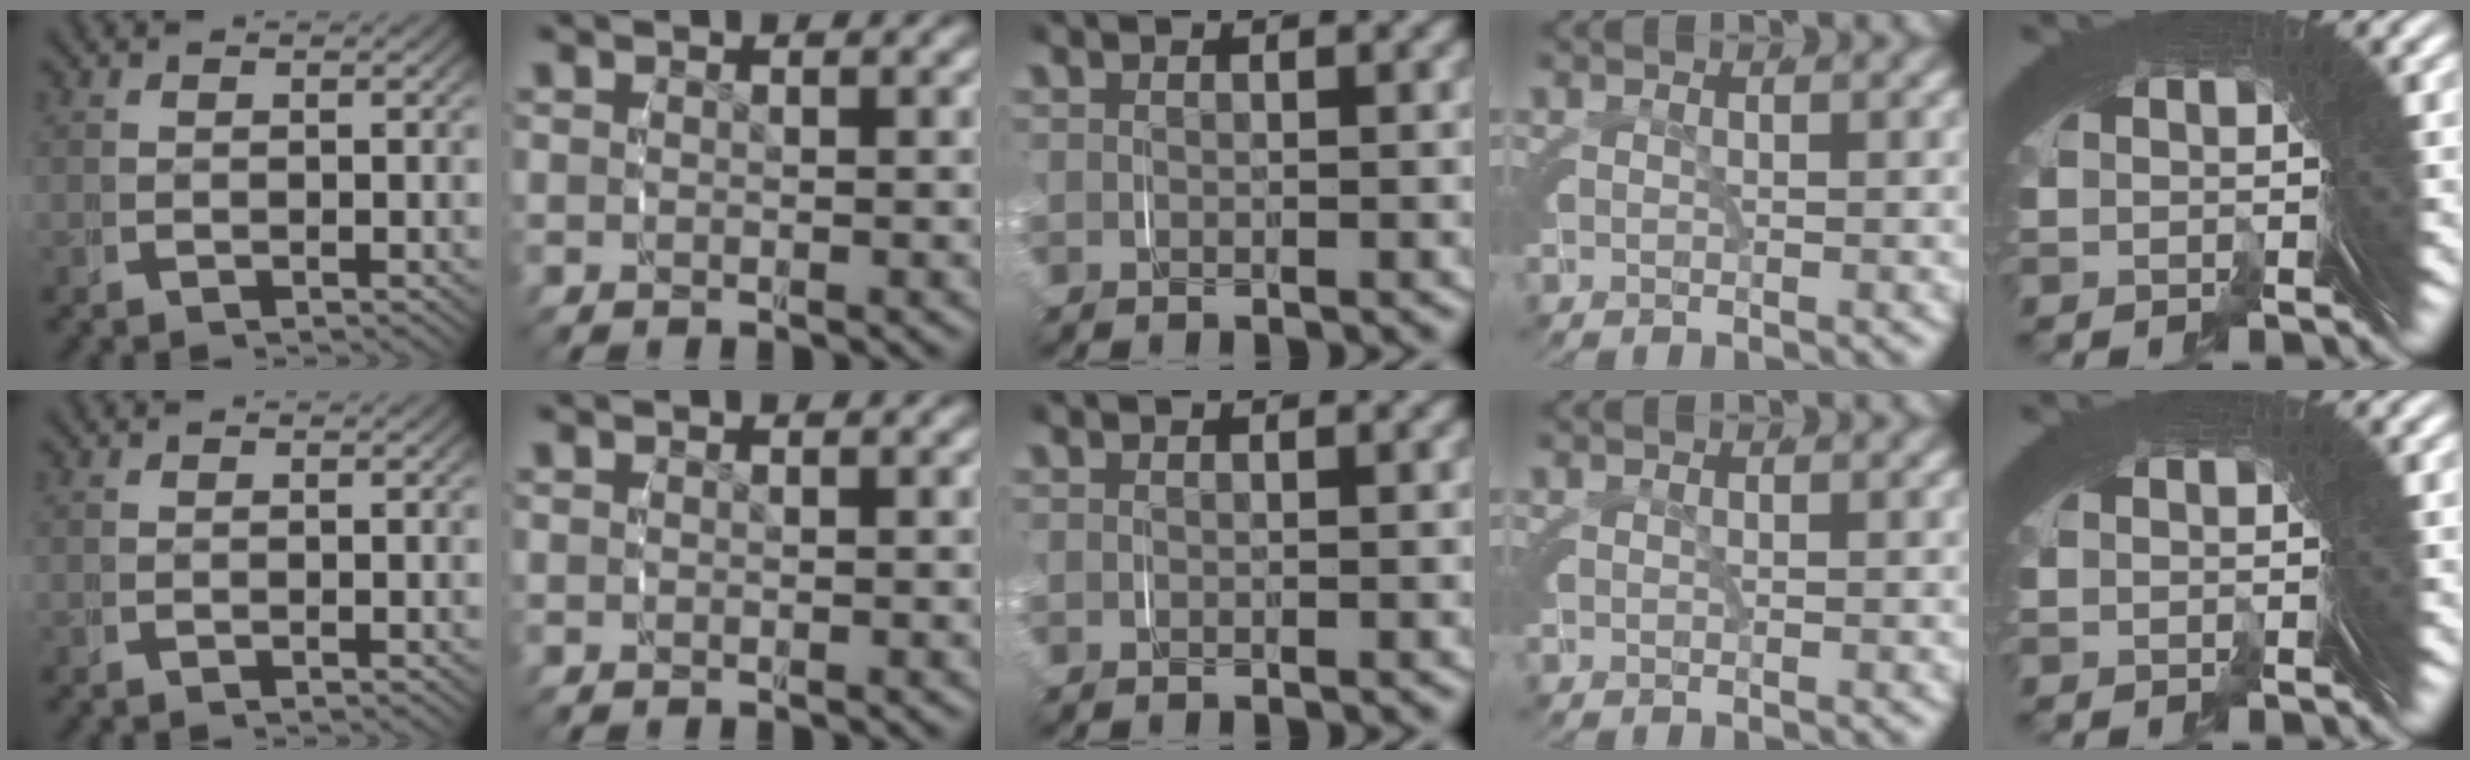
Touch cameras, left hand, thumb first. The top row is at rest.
{}